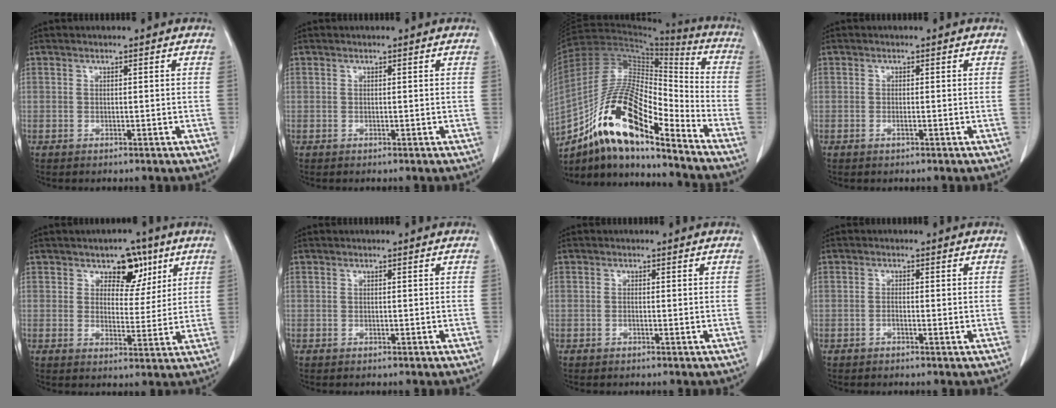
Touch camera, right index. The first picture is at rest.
{"total": 0.0}
{"total": 19.3, "force": [-12.1, 4.7, 14.2], "torque": [-0.276, 0.012, -0.214]}
{"total": 0.7, "force": [-0.3, 0.1, 0.7], "torque": [-0.015, -0.001, -0.003]}
{"total": 6.4, "force": [3.6, 4.0, 3.4], "torque": [-0.034, 0.005, 0.051]}
{"total": 0.0}
{"total": 0.6, "force": [-0.1, 0.1, 0.6], "torque": [-0.011, 0.000, -0.001]}
{"total": 1.3, "force": [-0.3, 0.3, 1.2], "torque": [-0.020, 0.001, -0.006]}